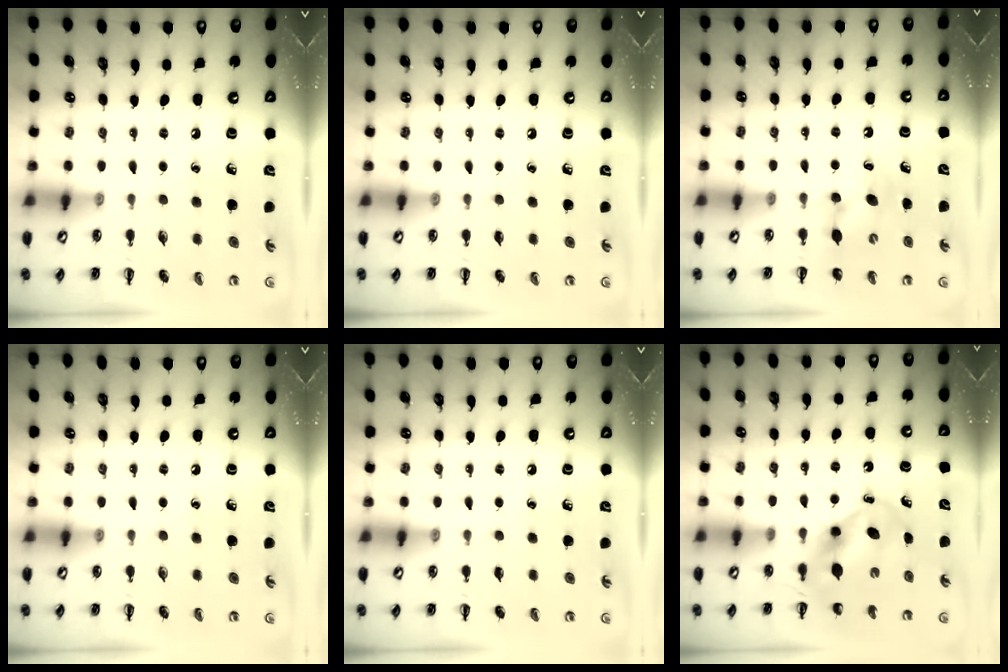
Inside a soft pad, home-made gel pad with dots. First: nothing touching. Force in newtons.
{"total": 0.0}
{"total": 5.6, "press": 5.6, "slide": 1.0}
{"total": 0.0}
{"total": 0.0}
{"total": 5.6, "press": 5.5, "slide": 1.2}